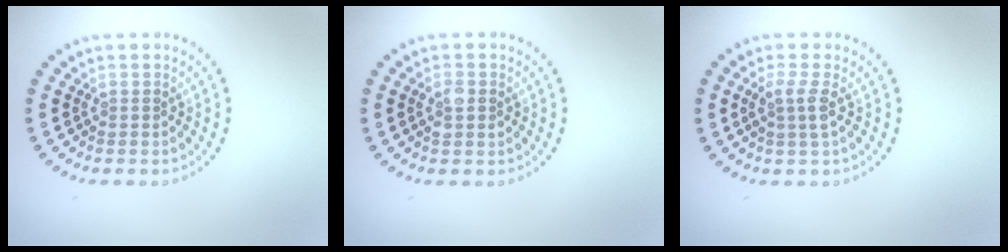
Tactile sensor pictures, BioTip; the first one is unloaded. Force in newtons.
{"total": 1.5, "press": 1.5, "slide": 0.1}
{"total": 1.9, "press": 1.6, "slide": 1.0}